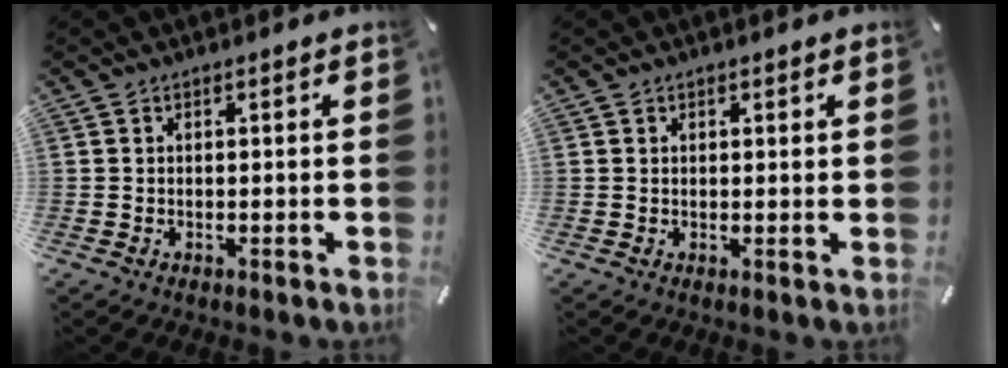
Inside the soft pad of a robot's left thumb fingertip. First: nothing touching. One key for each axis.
{"total": 1.0, "fx": 0.6, "fy": 0.7, "fz": 0.2, "tx": 0.004, "ty": 0.000, "tz": 0.009}